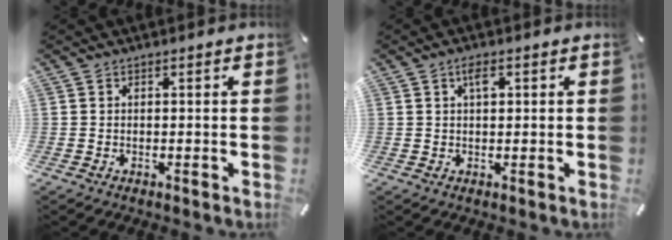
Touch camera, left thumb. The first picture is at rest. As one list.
[{"total": 2.6, "force": [0.9, 1.2, 2.1], "torque": [-0.036, 0.003, 0.012]}]